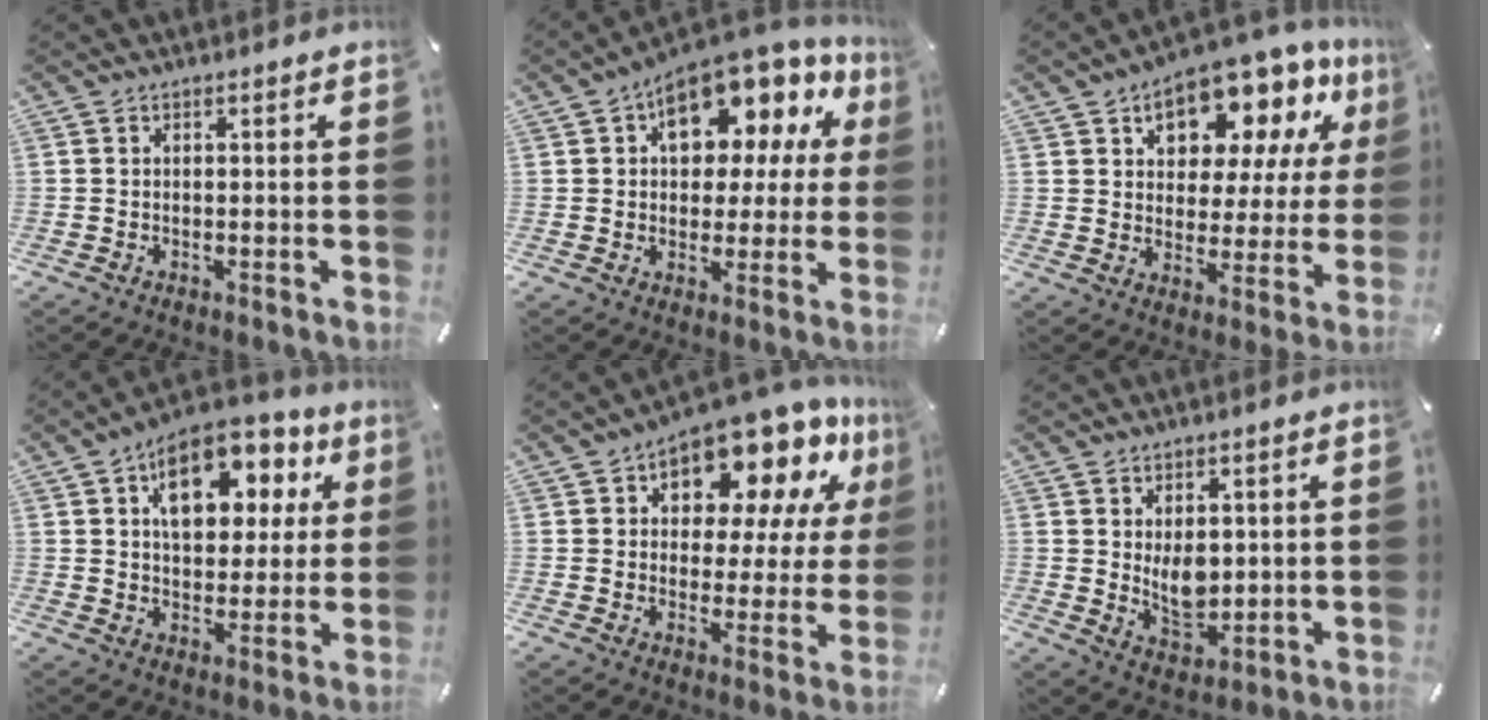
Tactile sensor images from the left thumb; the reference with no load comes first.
{"total": 13.4, "force": [7.1, 7.9, 8.1], "torque": [-0.116, -0.059, 0.124]}
{"total": 14.0, "force": [9.7, 7.8, 6.3], "torque": [-0.101, -0.074, 0.167]}
{"total": 14.3, "force": [6.8, 9.2, 8.5], "torque": [-0.119, -0.030, 0.119]}
{"total": 15.4, "force": [11.3, 7.6, 7.3], "torque": [-0.114, -0.092, 0.191]}
{"total": 7.8, "force": [1.7, 5.6, 5.2], "torque": [-0.072, -0.016, 0.031]}